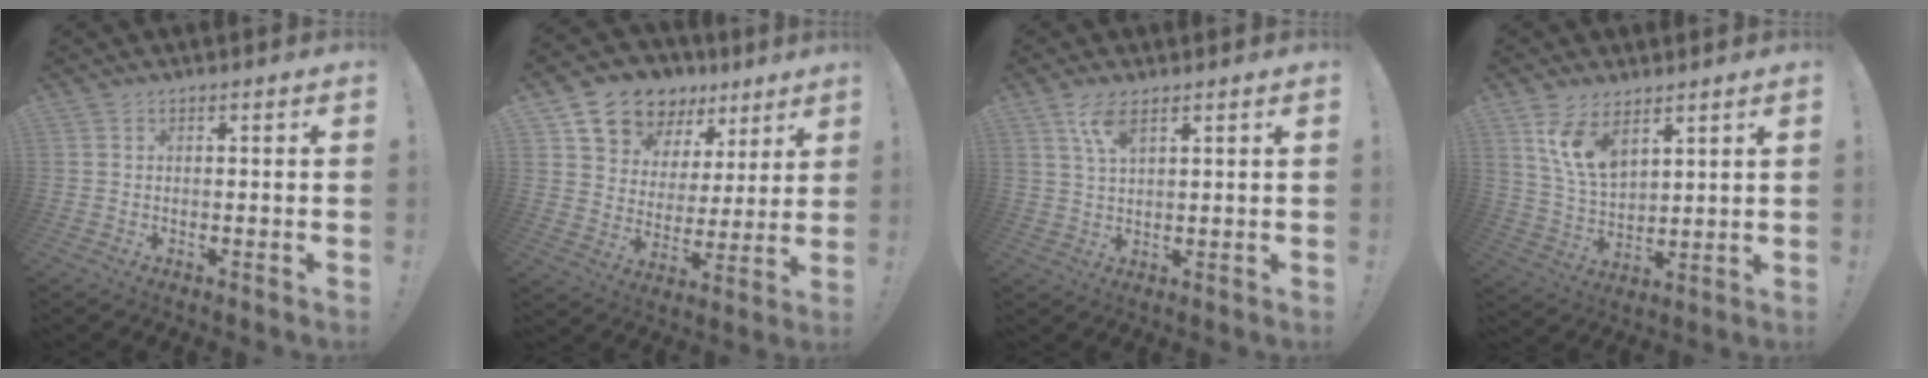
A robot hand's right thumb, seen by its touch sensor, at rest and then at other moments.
{"total": 12.7, "force": [9.1, 8.3, 3.2], "torque": [-0.062, -0.059, 0.173]}
{"total": 5.6, "force": [3.4, 1.5, 4.1], "torque": [-0.089, -0.005, 0.061]}
{"total": 10.7, "force": [6.7, 5.4, 6.4], "torque": [-0.121, -0.029, 0.130]}